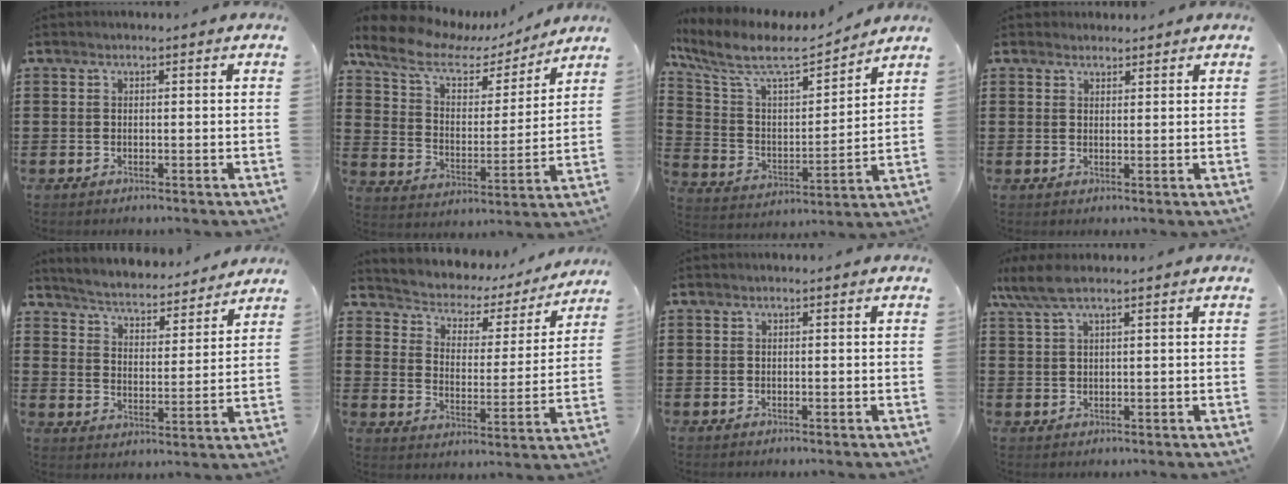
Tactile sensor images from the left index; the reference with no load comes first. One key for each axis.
{"total": 9.3, "fx": 6.6, "fy": 4.0, "fz": 5.2, "tx": -0.129, "ty": -0.027, "tz": 0.115}
{"total": 9.2, "fx": 7.5, "fy": 2.4, "fz": 4.7, "tx": -0.127, "ty": -0.045, "tz": 0.124}
{"total": 1.7, "fx": 1.6, "fy": 0.6, "fz": 0.0, "tx": -0.005, "ty": 0.003, "tz": 0.032}
{"total": 3.7, "fx": 3.7, "fy": -0.2, "fz": 0.5, "tx": -0.032, "ty": -0.037, "tz": 0.055}
{"total": 3.3, "fx": 2.8, "fy": 1.6, "fz": 0.5, "tx": -0.034, "ty": -0.027, "tz": 0.037}
{"total": 0.0}
{"total": 4.1, "fx": 2.3, "fy": 0.7, "fz": 3.3, "tx": -0.077, "ty": 0.002, "tz": 0.040}